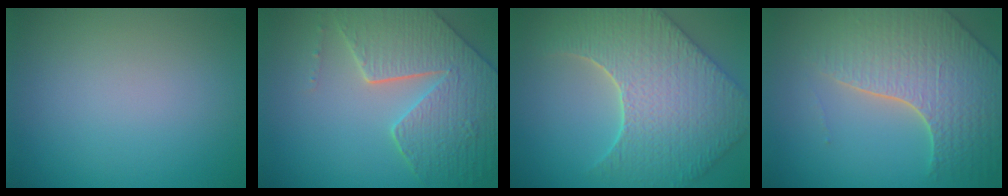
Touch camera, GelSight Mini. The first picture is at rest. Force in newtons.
{"total": 8.3, "press": 6.1, "slide": 5.7}
{"total": 8.1, "press": 6.9, "slide": 4.2}
{"total": 6.6, "press": 5.3, "slide": 3.8}